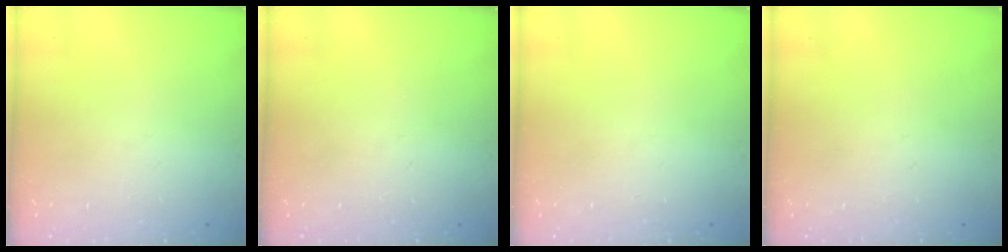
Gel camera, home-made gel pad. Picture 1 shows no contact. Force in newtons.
{"total": 0.0}
{"total": 0.0}
{"total": 0.0}